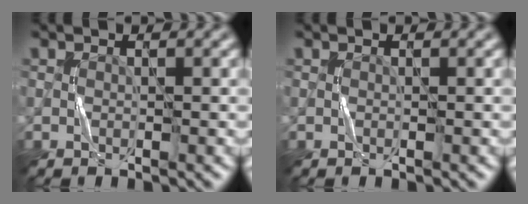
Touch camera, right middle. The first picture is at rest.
{"total": 0.0}